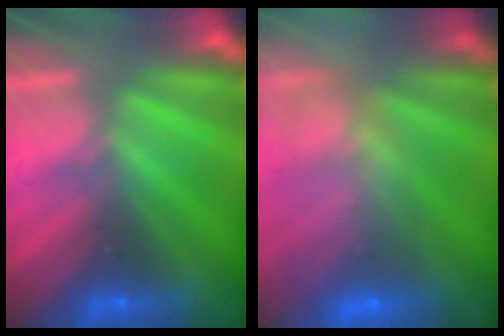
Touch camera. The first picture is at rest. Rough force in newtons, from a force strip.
{"total": 6.1}